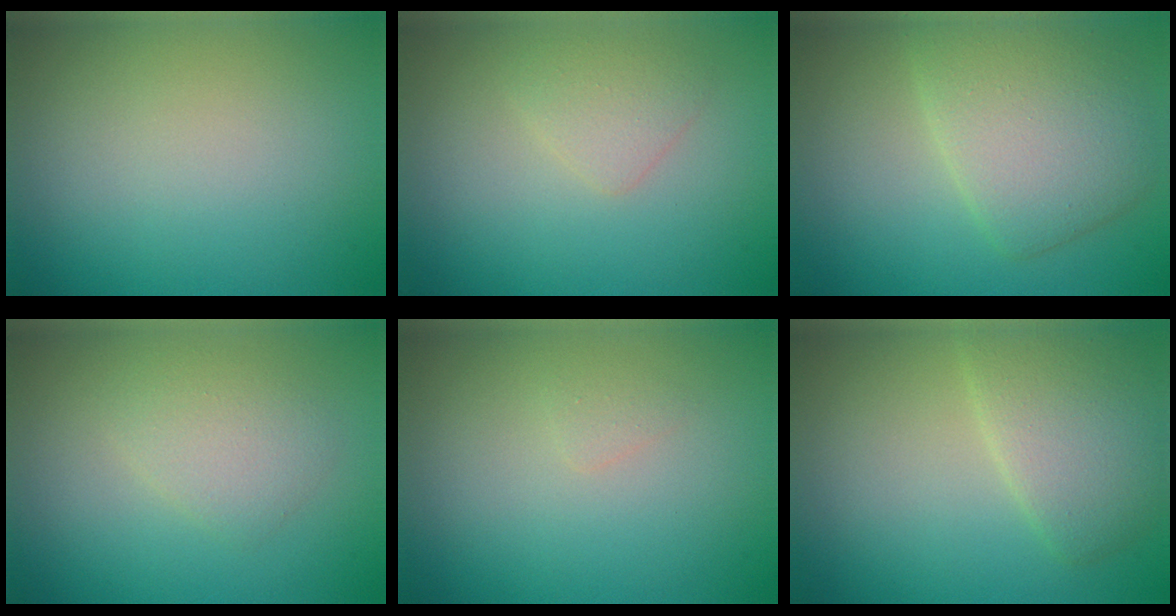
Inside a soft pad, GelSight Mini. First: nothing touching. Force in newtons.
{"total": 1.7, "press": 1.7, "slide": 0.1}
{"total": 5.5, "press": 5.5, "slide": 0.2}
{"total": 2.3, "press": 2.3, "slide": 0.0}
{"total": 0.7, "press": 0.7, "slide": 0.0}
{"total": 4.4, "press": 4.4, "slide": 0.2}